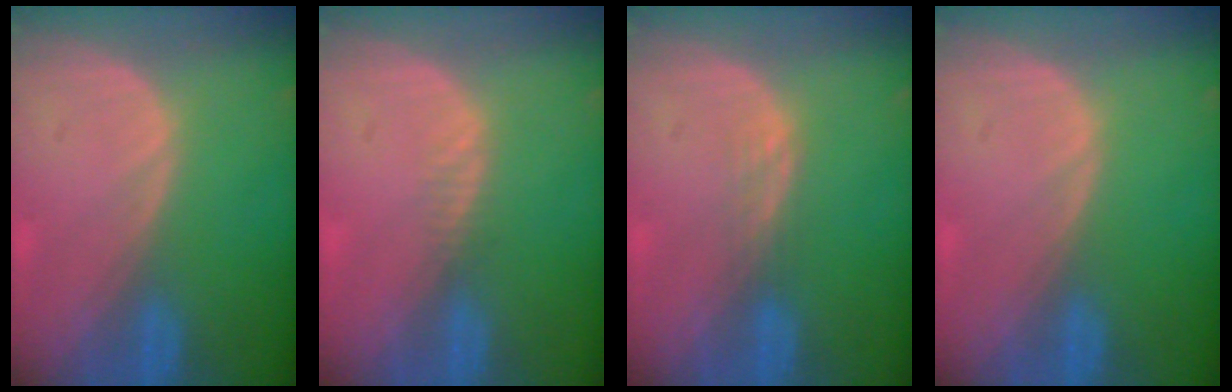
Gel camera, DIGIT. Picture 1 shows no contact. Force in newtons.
{"total": 1.2, "press": 0.9, "slide": 0.8}
{"total": 1.5, "press": 1.5, "slide": 0.3}
{"total": 0.0}